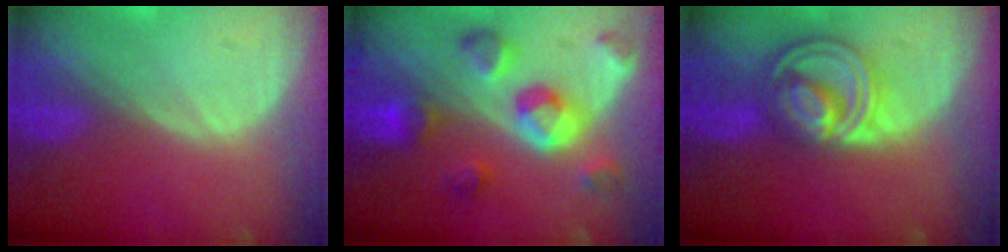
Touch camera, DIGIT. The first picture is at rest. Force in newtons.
{"total": 9.0, "press": 8.3, "slide": 3.4}
{"total": 8.7, "press": 7.4, "slide": 4.6}